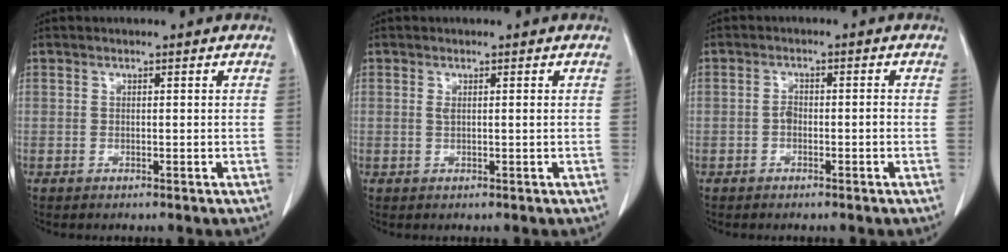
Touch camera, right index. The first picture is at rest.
{"total": 0.9, "force": [0.2, 0.0, 0.9], "torque": [-0.020, -0.002, 0.005]}
{"total": 1.9, "force": [-0.7, 0.8, 1.6], "torque": [-0.024, 0.005, -0.011]}